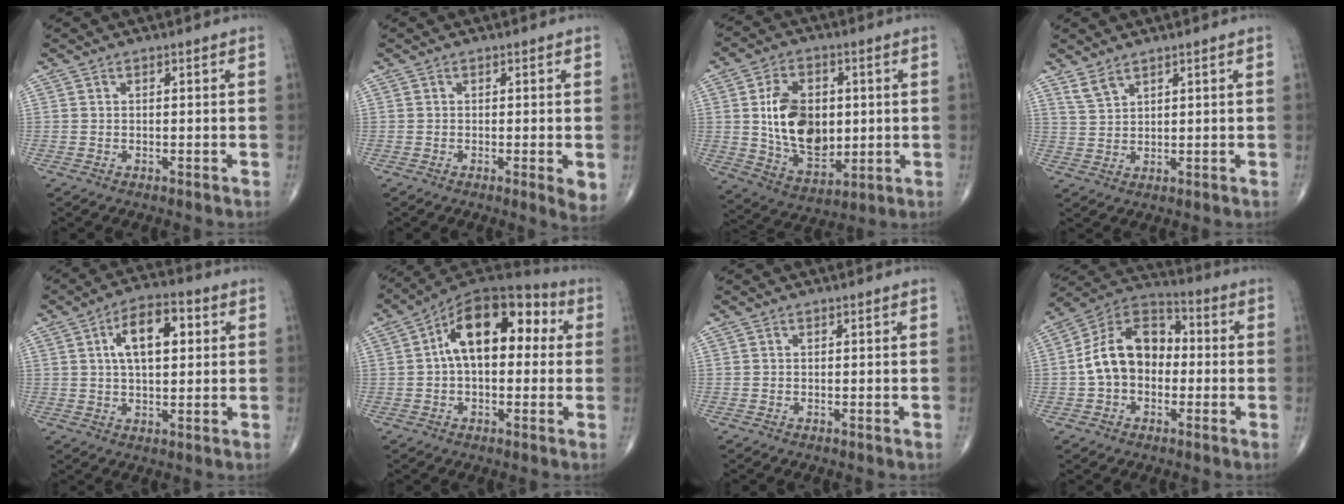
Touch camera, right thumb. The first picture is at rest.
{"total": 3.0, "force": [-0.5, 0.5, 2.9], "torque": [-0.046, -0.011, -0.012]}
{"total": 15.3, "force": [1.2, 10.2, 11.4], "torque": [-0.160, -0.011, 0.032]}
{"total": 3.5, "force": [3.0, 1.2, 1.3], "torque": [-0.024, -0.017, 0.066]}
{"total": 10.8, "force": [2.8, 5.4, 9.0], "torque": [-0.130, 0.012, 0.040]}
{"total": 16.5, "force": [2.8, 9.4, 13.2], "torque": [-0.176, 0.046, 0.032]}
{"total": 0.0}
{"total": 14.0, "force": [-1.0, 10.0, 9.8], "torque": [-0.149, 0.043, -0.031]}